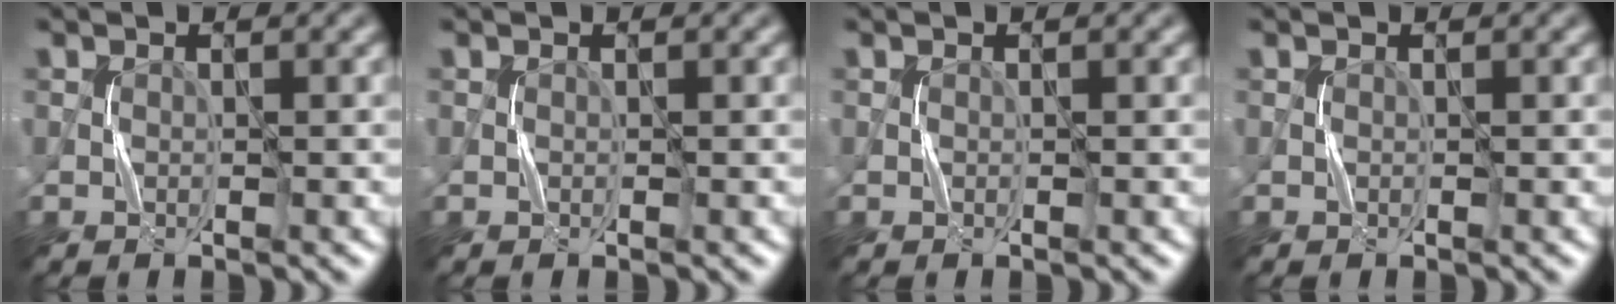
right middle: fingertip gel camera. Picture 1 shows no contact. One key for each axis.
{"total": 0.0}
{"total": 0.0}
{"total": 0.0}